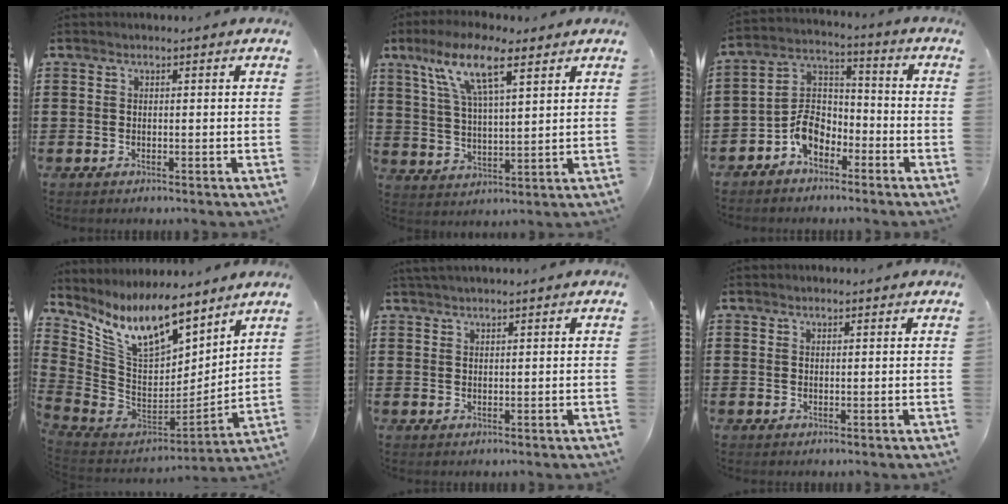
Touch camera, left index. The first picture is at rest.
{"total": 10.5, "force": [6.6, 2.8, 7.6], "torque": [-0.155, -0.004, 0.117]}
{"total": 7.0, "force": [-4.3, 4.1, 3.8], "torque": [-0.096, 0.008, -0.088]}
{"total": 13.0, "force": [9.2, 4.8, 7.8], "torque": [-0.185, -0.058, 0.166]}
{"total": 1.4, "force": [1.4, -0.1, 0.5], "torque": [-0.011, 0.000, 0.026]}
{"total": 0.8, "force": [0.7, 0.2, 0.2], "torque": [-0.006, 0.001, 0.014]}